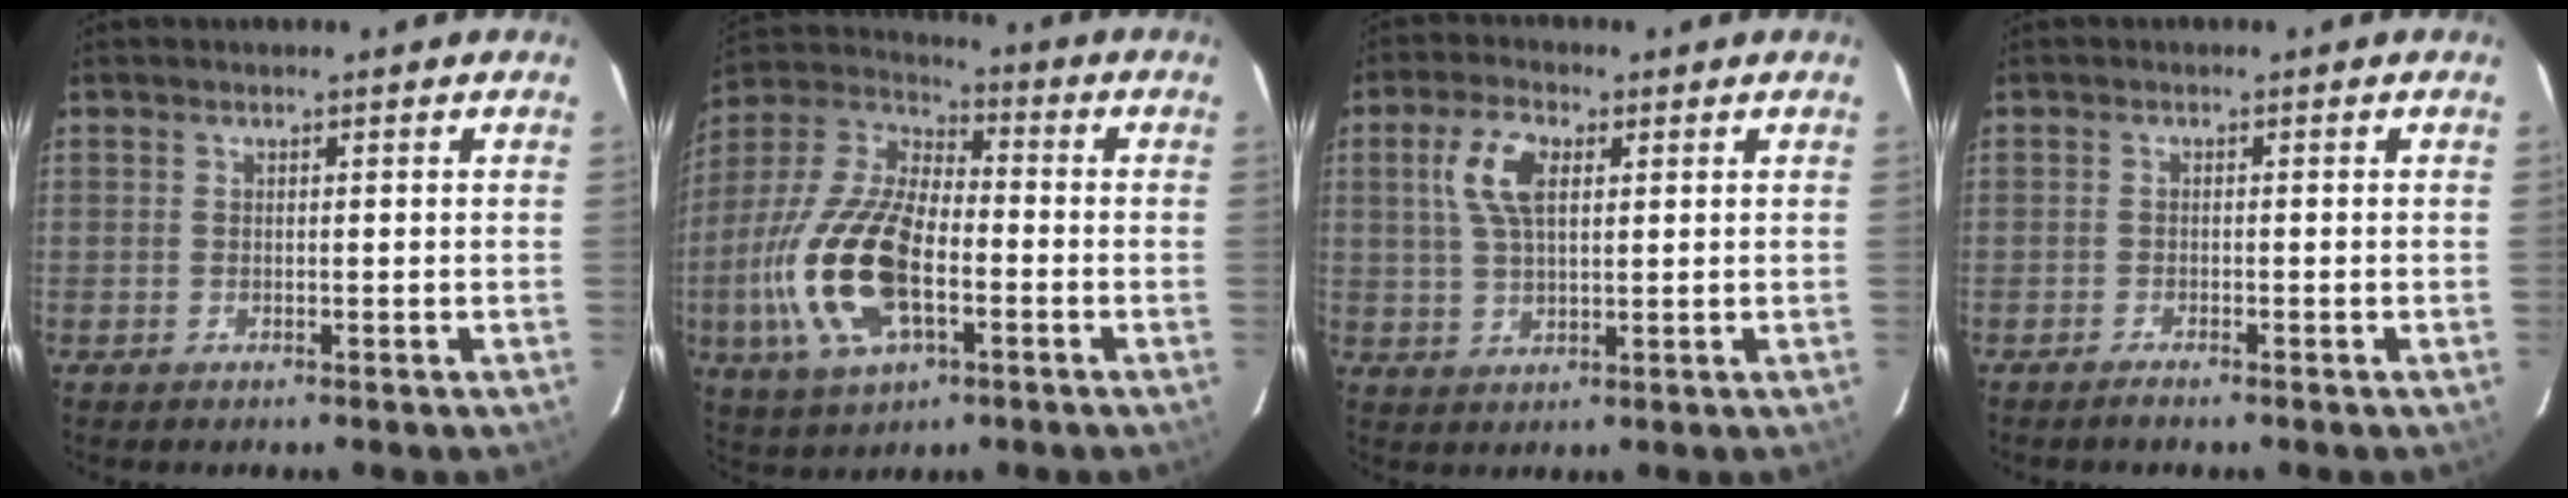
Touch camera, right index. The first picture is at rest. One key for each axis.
{"total": 19.9, "fx": -5.2, "fy": 9.4, "fz": 16.8, "tx": -0.370, "ty": -0.009, "tz": -0.096}
{"total": 7.6, "fx": 2.3, "fy": 3.7, "fz": 6.2, "tx": -0.124, "ty": 0.014, "tz": 0.047}
{"total": 1.3, "fx": -1.1, "fy": 0.0, "fz": 0.5, "tx": -0.018, "ty": -0.001, "tz": -0.023}